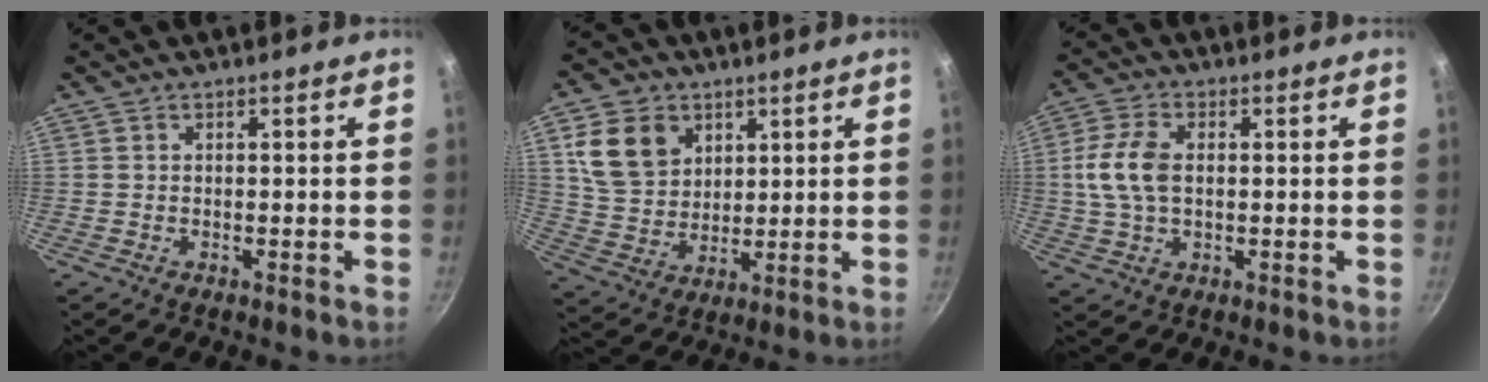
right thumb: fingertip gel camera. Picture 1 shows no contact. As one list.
[{"total": 11.9, "force": [4.6, 9.3, 5.8], "torque": [-0.085, -0.013, 0.091]}, {"total": 8.4, "force": [0.8, 4.8, 6.8], "torque": [-0.143, 0.012, 0.011]}]